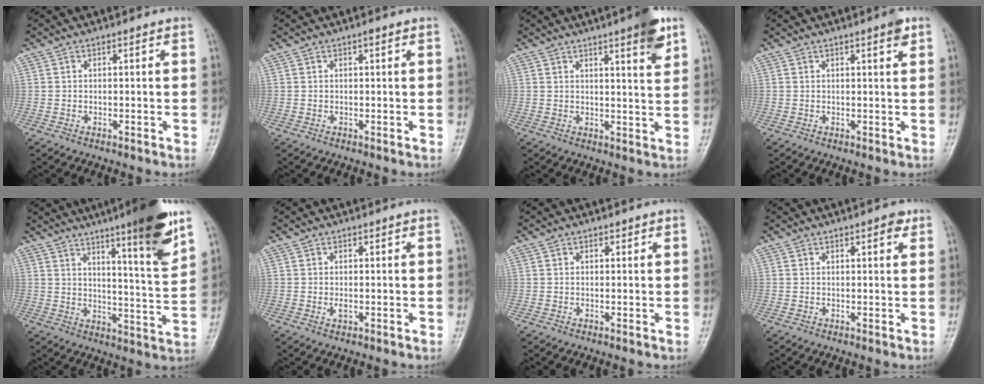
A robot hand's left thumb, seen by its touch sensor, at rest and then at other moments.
{"total": 0.9, "force": [0.4, 0.5, 0.7], "torque": [-0.005, 0.001, 0.003]}
{"total": 7.1, "force": [4.2, 1.2, 5.6], "torque": [-0.068, -0.021, 0.055]}
{"total": 2.2, "force": [1.3, 0.5, 1.8], "torque": [-0.020, -0.005, 0.016]}
{"total": 15.3, "force": [9.4, 1.5, 12.0], "torque": [-0.158, -0.054, 0.140]}
{"total": 1.4, "force": [-0.2, 1.0, 1.1], "torque": [-0.014, -0.002, -0.005]}
{"total": 1.0, "force": [0.4, 0.7, 0.4], "torque": [0.005, 0.000, 0.004]}
{"total": 2.4, "force": [1.2, 1.1, 1.8], "torque": [-0.014, -0.002, 0.014]}